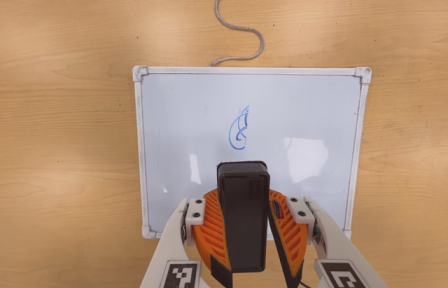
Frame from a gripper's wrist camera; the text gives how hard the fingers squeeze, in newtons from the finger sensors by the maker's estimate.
{"total": 12.1, "left": 11.4, "right": 12.8}